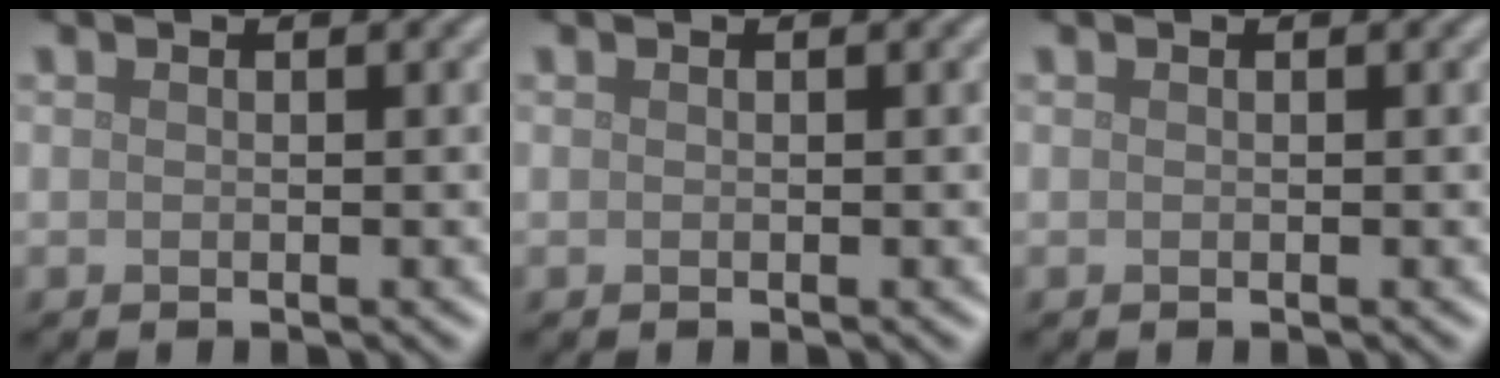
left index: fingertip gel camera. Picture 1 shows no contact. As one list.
[{"total": 0.0}, {"total": 0.0}]